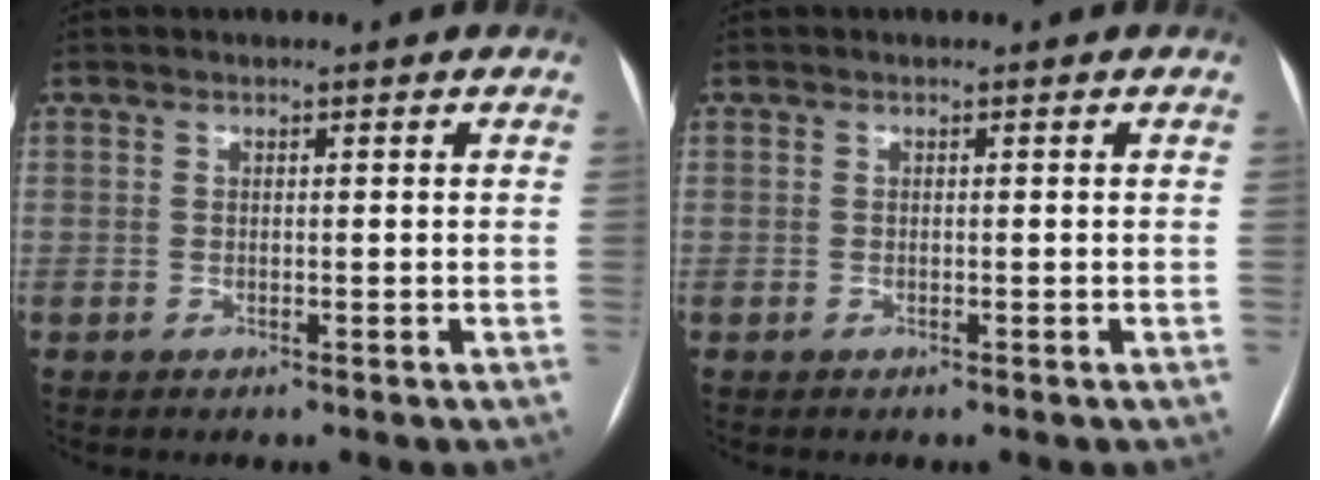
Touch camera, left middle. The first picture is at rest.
{"total": 0.0}